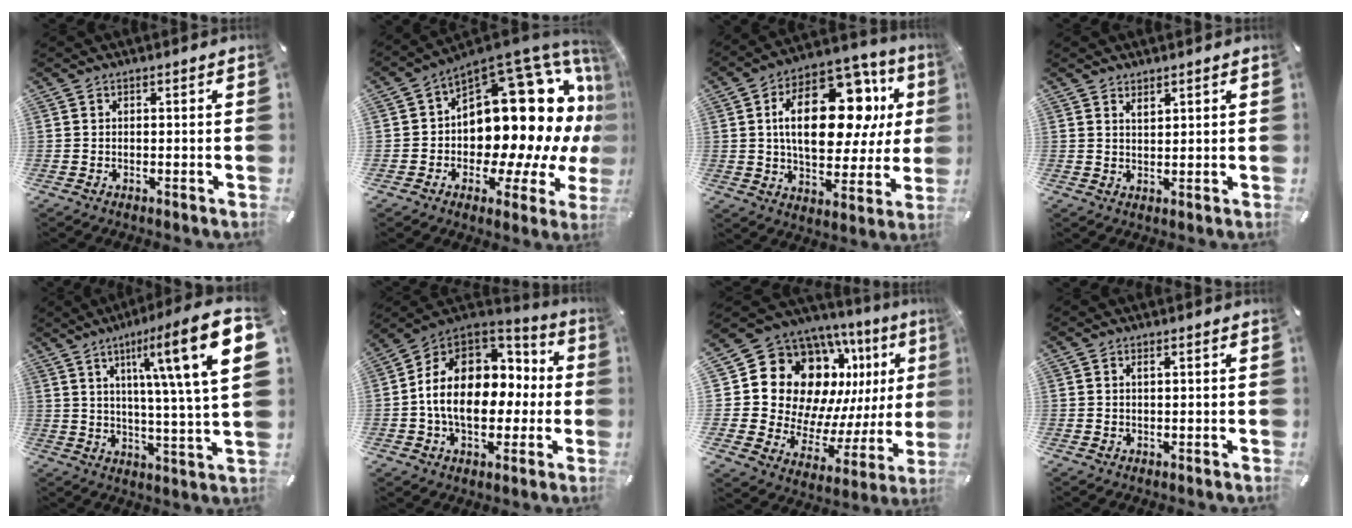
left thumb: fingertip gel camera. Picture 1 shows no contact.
{"total": 26.0, "force": [5.0, 15.5, 20.3], "torque": [-0.273, -0.081, 0.107]}
{"total": 25.7, "force": [6.5, 14.2, 20.4], "torque": [-0.324, -0.022, 0.105]}
{"total": 1.9, "force": [1.7, 0.5, 0.6], "torque": [-0.014, -0.006, 0.032]}
{"total": 20.1, "force": [8.2, 3.2, 18.1], "torque": [-0.271, -0.038, 0.104]}
{"total": 17.6, "force": [-0.4, 13.4, 11.5], "torque": [-0.199, 0.000, -0.002]}
{"total": 19.1, "force": [8.6, 14.2, 9.5], "torque": [-0.153, -0.081, 0.182]}
{"total": 0.8, "force": [0.4, 0.2, 0.7], "torque": [-0.013, 0.000, 0.007]}